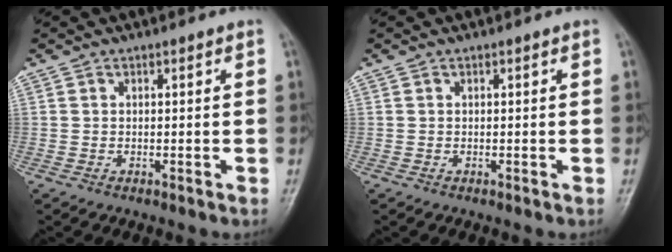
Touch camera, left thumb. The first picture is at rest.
{"total": 0.0}